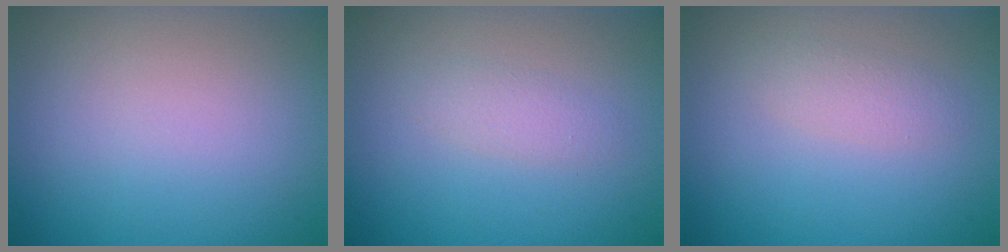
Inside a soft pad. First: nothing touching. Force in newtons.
{"total": 1.4, "press": 1.4, "slide": 0.1}
{"total": 1.5, "press": 1.5, "slide": 0.1}